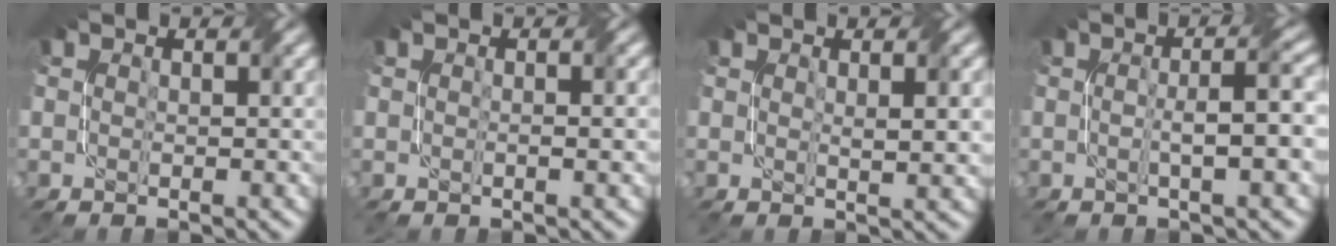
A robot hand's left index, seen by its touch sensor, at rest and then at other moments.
{"total": 1.0, "force": [-0.1, 0.2, 1.0], "torque": [-0.016, -0.002, -0.001]}
{"total": 2.0, "force": [0.7, 0.5, 1.8], "torque": [-0.025, 0.001, 0.016]}
{"total": 4.0, "force": [-0.3, 0.7, 3.9], "torque": [-0.062, 0.009, -0.003]}